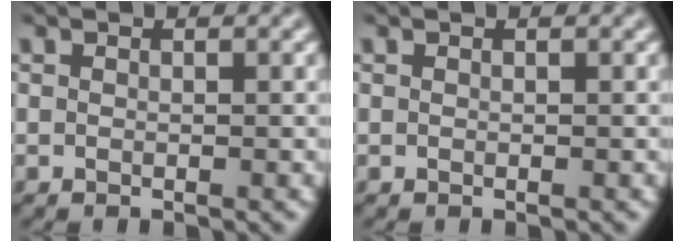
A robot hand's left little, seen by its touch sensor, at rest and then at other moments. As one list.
[{"total": 0.0}]